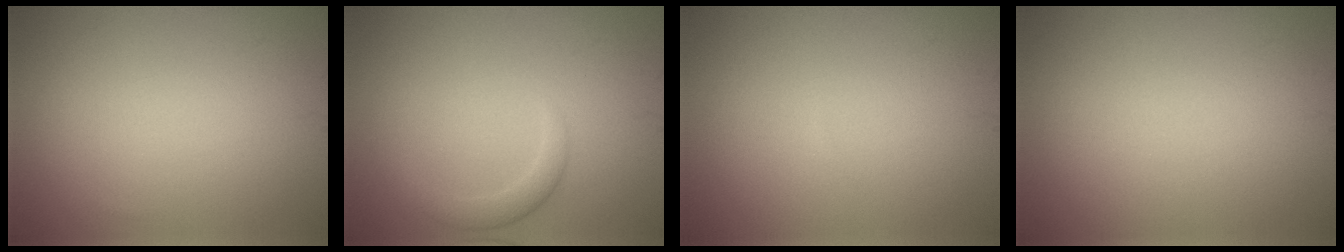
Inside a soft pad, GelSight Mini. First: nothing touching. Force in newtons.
{"total": 1.7, "press": 1.7, "slide": 0.2}
{"total": 0.0}
{"total": 0.0}